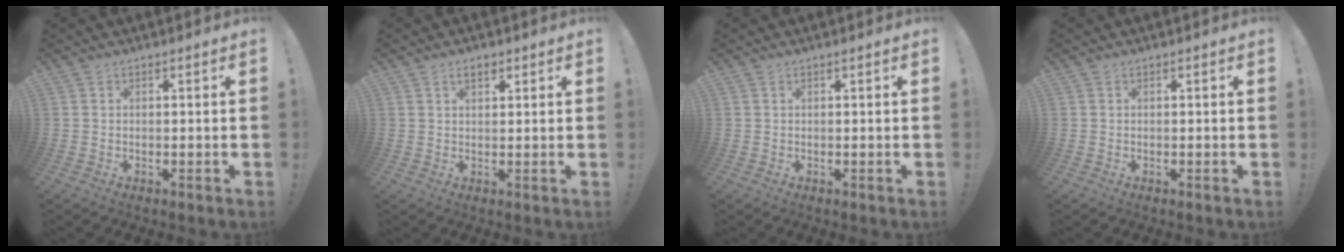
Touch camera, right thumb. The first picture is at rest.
{"total": 2.7, "force": [1.5, 1.4, 1.8], "torque": [-0.026, -0.002, 0.024]}
{"total": 0.0}
{"total": 0.0}